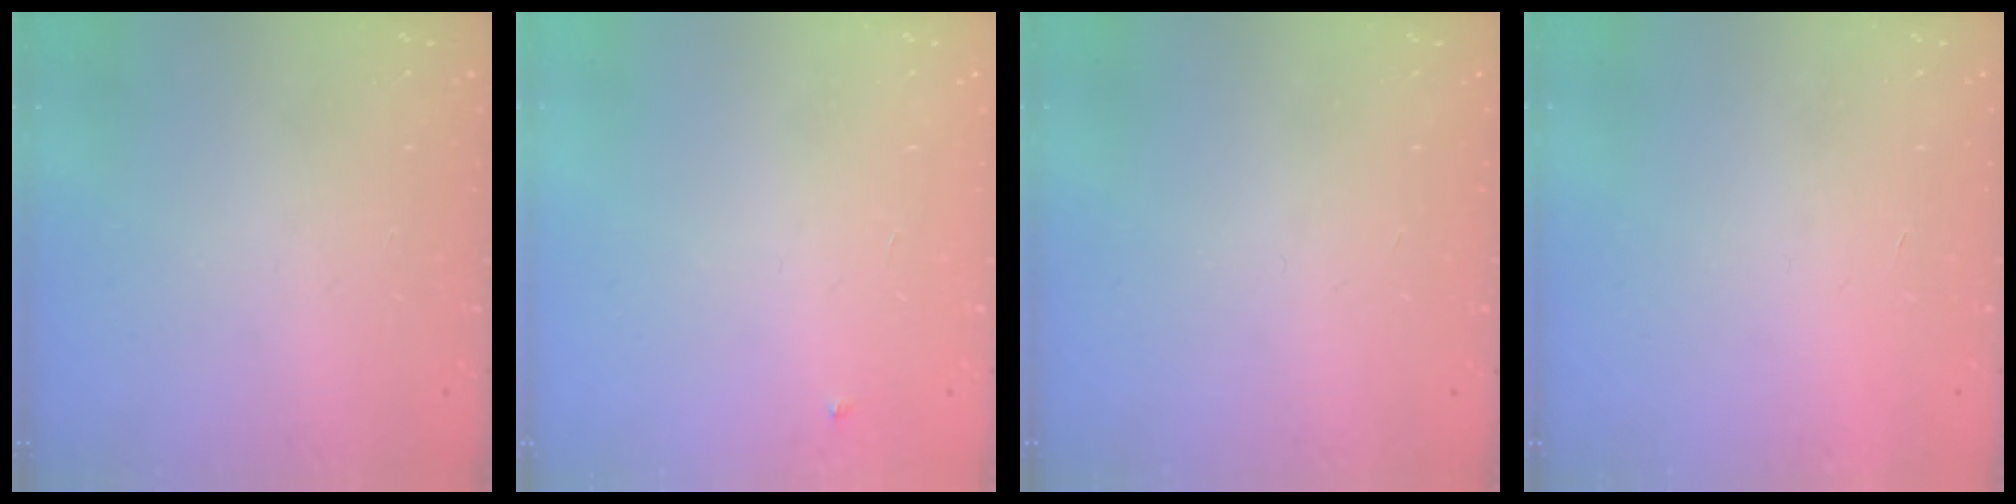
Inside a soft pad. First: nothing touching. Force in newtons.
{"total": 2.7, "press": 2.7, "slide": 0.4}
{"total": 0.0}
{"total": 1.7, "press": 1.7, "slide": 0.1}